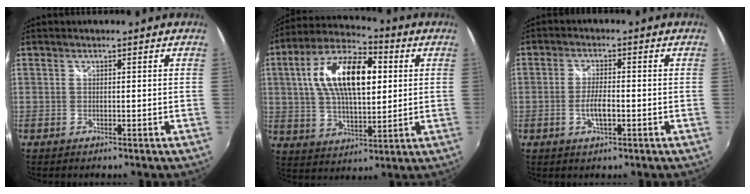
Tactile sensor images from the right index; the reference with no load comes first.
{"total": 17.6, "force": [3.6, 8.2, 15.2], "torque": [-0.277, 0.027, 0.060]}
{"total": 4.2, "force": [-1.3, 1.2, 3.8], "torque": [-0.079, 0.000, -0.024]}